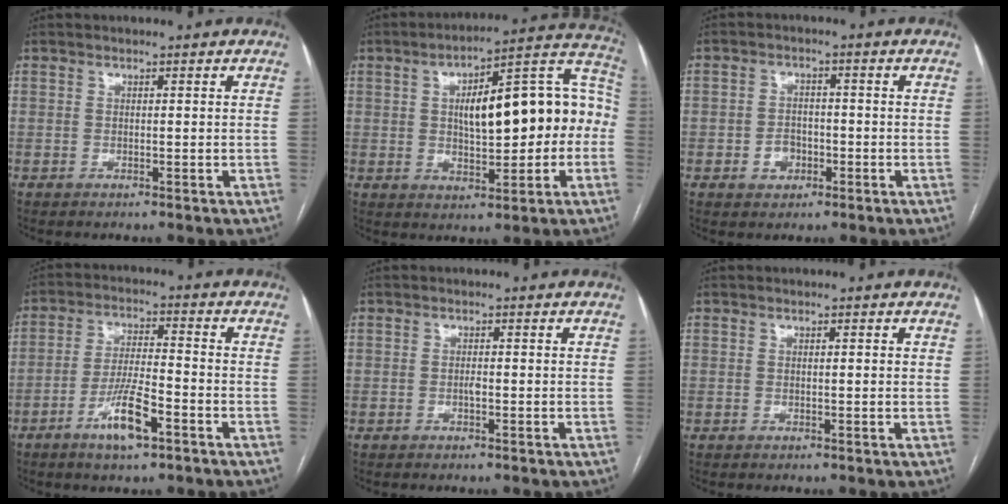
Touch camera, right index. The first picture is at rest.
{"total": 18.8, "force": [0.5, 6.0, 17.8], "torque": [-0.254, 0.049, 0.014]}
{"total": 3.5, "force": [-1.3, 2.8, 1.7], "torque": [-0.024, 0.008, -0.015]}
{"total": 8.0, "force": [-4.2, 1.2, 6.7], "torque": [-0.131, -0.005, -0.074]}
{"total": 0.8, "force": [-0.2, 0.2, 0.7], "torque": [-0.015, 0.000, -0.005]}
{"total": 0.7, "force": [0.3, 0.1, 0.6], "torque": [-0.011, 0.002, 0.001]}